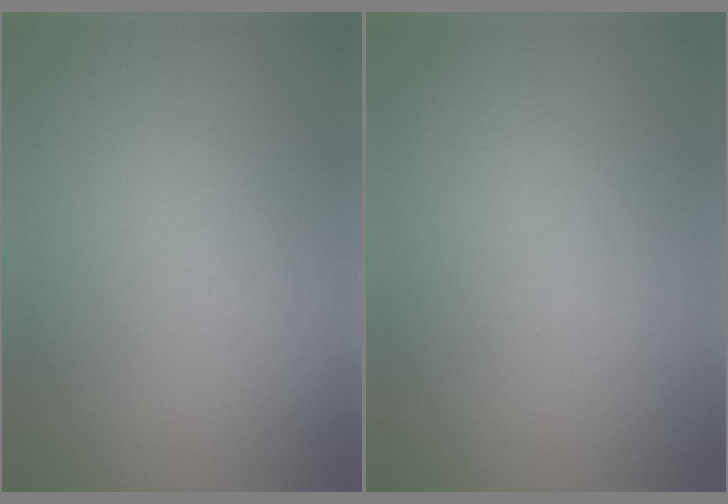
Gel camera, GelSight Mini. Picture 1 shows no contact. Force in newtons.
{"total": 0.0}